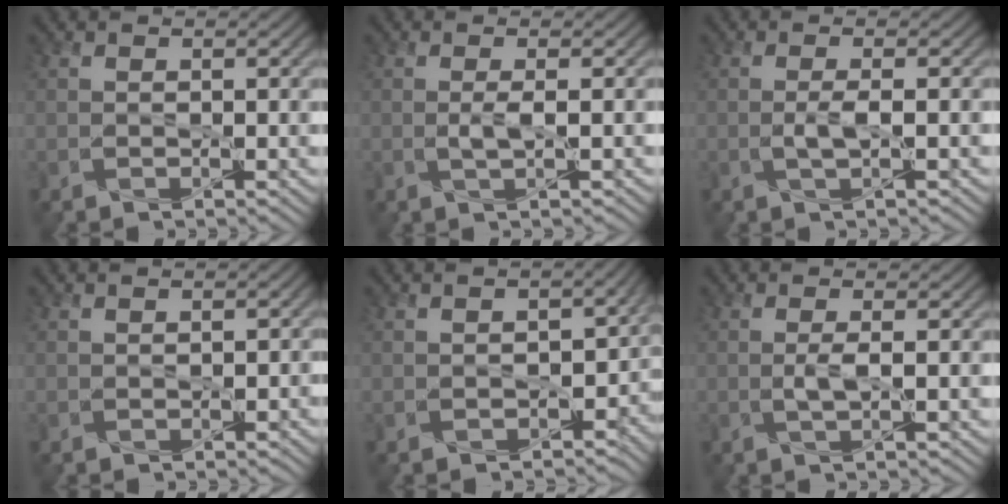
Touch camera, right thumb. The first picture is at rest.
{"total": 1.6, "force": [0.0, 0.2, 1.6], "torque": [-0.035, 0.002, -0.001]}
{"total": 1.9, "force": [-0.3, 0.3, 1.9], "torque": [-0.040, 0.003, -0.009]}
{"total": 0.9, "force": [-0.4, 0.6, 0.4], "torque": [-0.004, -0.004, -0.005]}
{"total": 5.1, "force": [-2.1, 3.6, 3.0], "torque": [-0.028, -0.032, -0.021]}
{"total": 1.8, "force": [-0.1, 0.2, 1.8], "torque": [-0.038, 0.002, -0.004]}